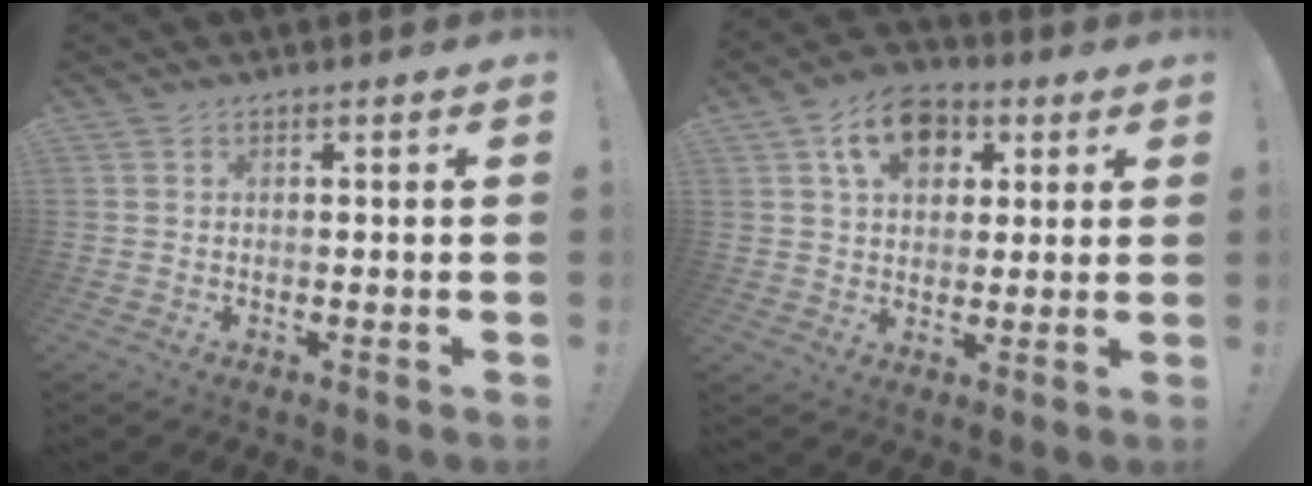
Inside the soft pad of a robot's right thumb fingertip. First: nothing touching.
{"total": 11.8, "force": [4.7, 8.5, 6.7], "torque": [-0.094, -0.004, 0.085]}